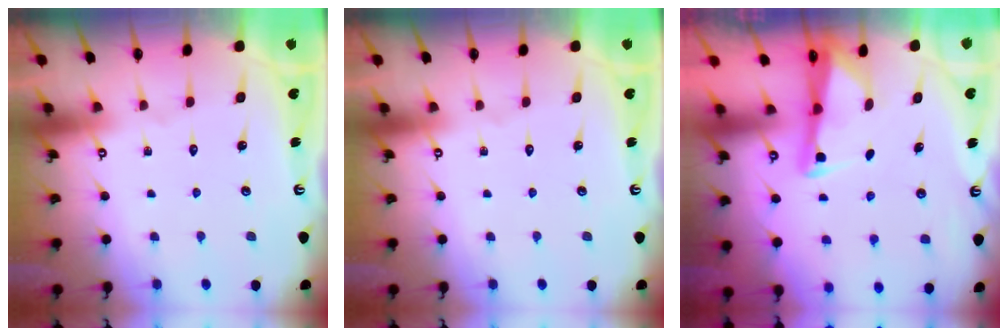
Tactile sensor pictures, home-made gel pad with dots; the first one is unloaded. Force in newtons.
{"total": 0.0}
{"total": 2.5, "press": 2.5, "slide": 0.3}